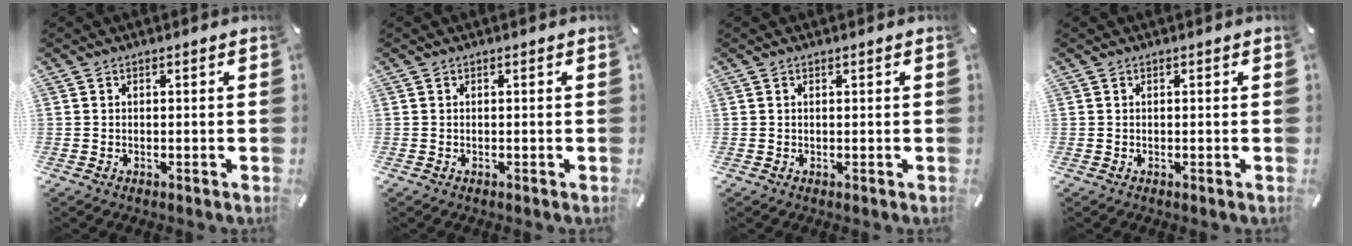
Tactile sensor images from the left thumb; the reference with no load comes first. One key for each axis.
{"total": 0.0}
{"total": 0.0}
{"total": 0.0}